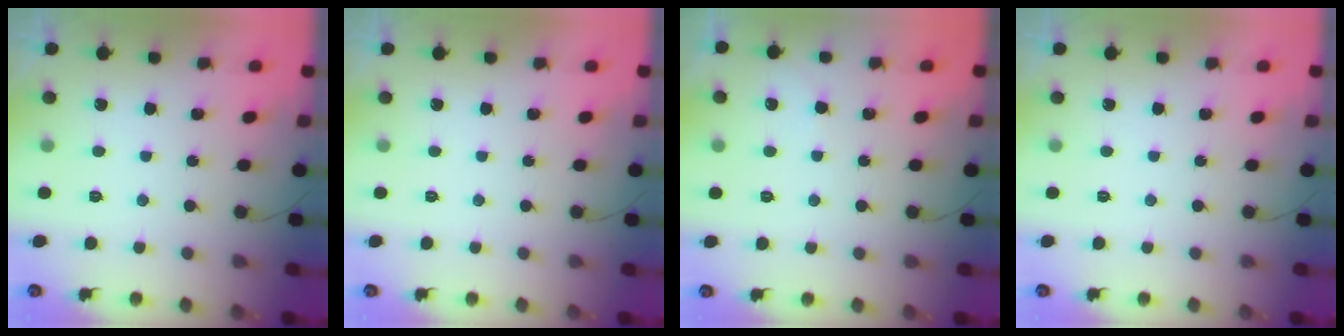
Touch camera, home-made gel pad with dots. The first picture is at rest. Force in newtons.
{"total": 0.0}
{"total": 1.3, "press": 1.3, "slide": 0.2}
{"total": 0.0}